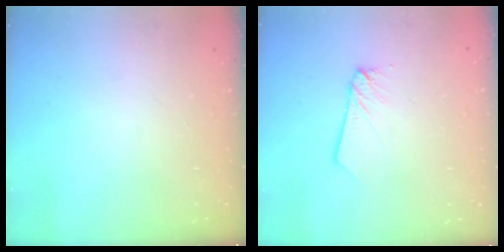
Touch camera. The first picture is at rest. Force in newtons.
{"total": 1.7, "press": 1.7, "slide": 0.1}